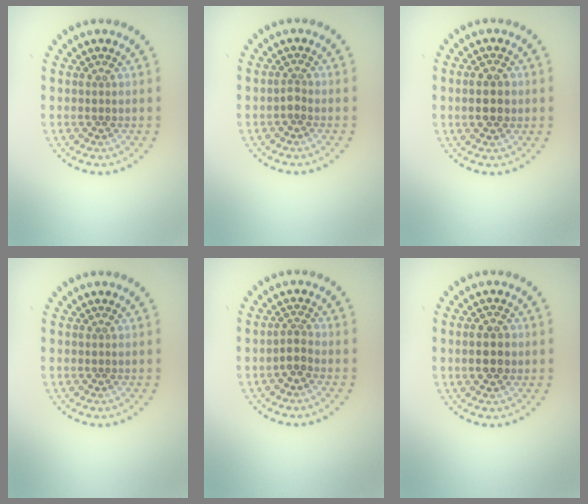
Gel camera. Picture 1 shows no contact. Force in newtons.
{"total": 0.9, "press": 0.6, "slide": 0.7}
{"total": 3.2, "press": 3.2, "slide": 0.0}
{"total": 0.0}
{"total": 1.6, "press": 1.2, "slide": 1.0}
{"total": 2.9, "press": 2.9, "slide": 0.0}